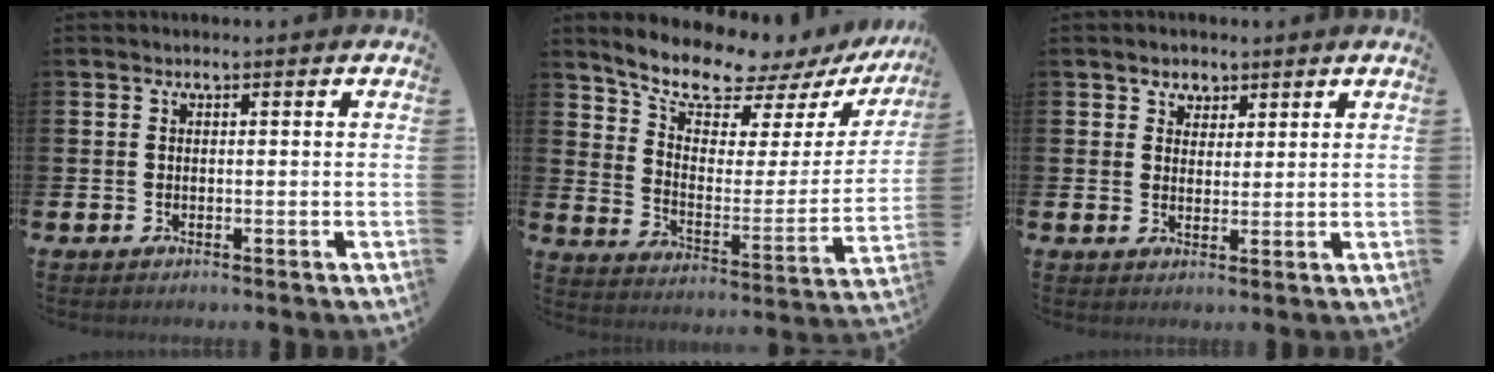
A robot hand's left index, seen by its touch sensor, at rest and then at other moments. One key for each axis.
{"total": 9.7, "fx": 8.9, "fy": 2.5, "fz": 2.8, "tx": -0.087, "ty": -0.071, "tz": 0.151}
{"total": 2.9, "fx": 2.1, "fy": 2.0, "fz": -0.1, "tx": 0.007, "ty": 0.002, "tz": 0.036}